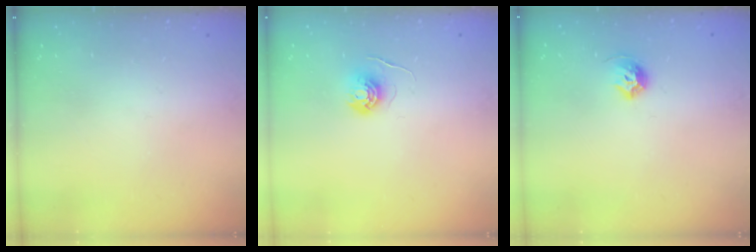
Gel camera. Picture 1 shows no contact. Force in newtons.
{"total": 5.8, "press": 5.8, "slide": 0.3}
{"total": 6.9, "press": 6.8, "slide": 1.1}